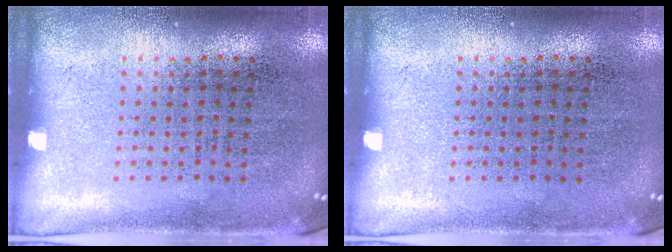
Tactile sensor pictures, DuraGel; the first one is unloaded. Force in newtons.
{"total": 0.0}